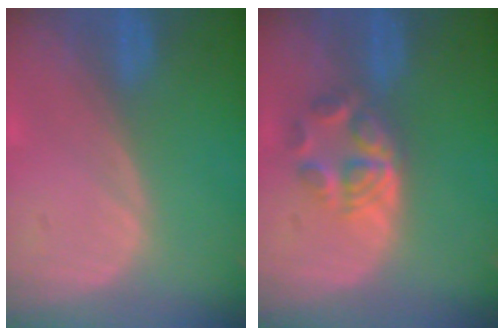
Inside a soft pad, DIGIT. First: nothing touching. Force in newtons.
{"total": 6.0, "press": 5.0, "slide": 3.3}